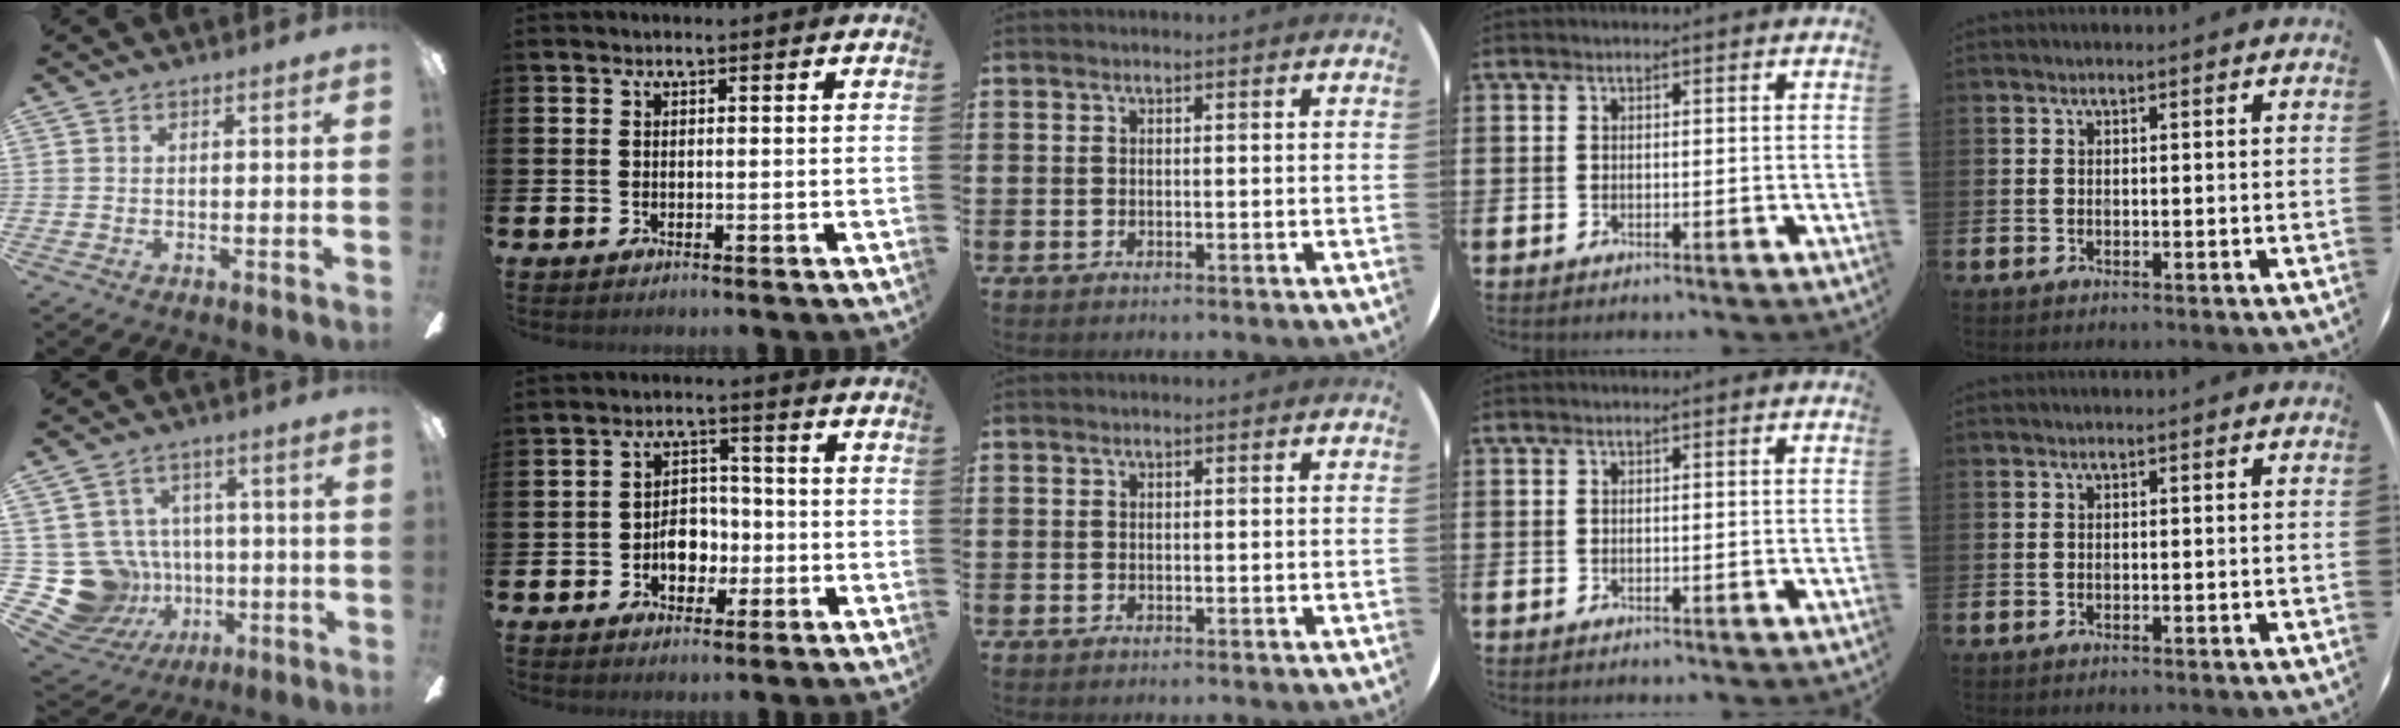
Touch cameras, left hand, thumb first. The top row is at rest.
{"thumb": {"total": 15.7, "force": [-2.5, 14.8, 4.7], "torque": [-0.138, 0.004, -0.018]}, "index": {"total": 4.5, "force": [-1.4, 3.4, 2.4], "torque": [-0.036, 0.004, -0.034]}}